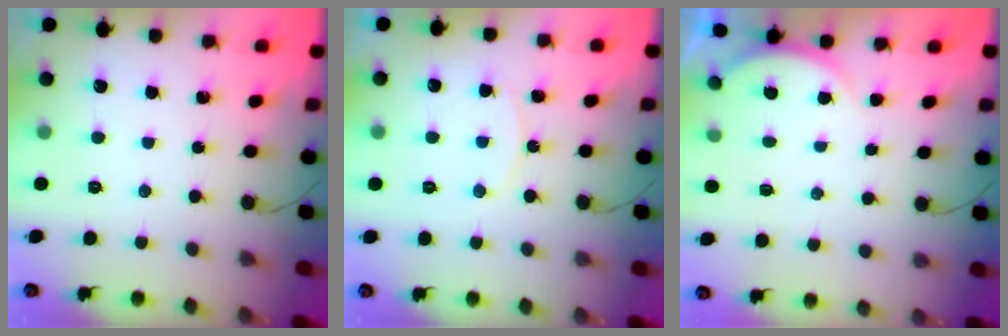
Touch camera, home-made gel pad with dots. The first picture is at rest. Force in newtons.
{"total": 6.4, "press": 6.4, "slide": 0.7}
{"total": 2.4, "press": 2.4, "slide": 0.6}